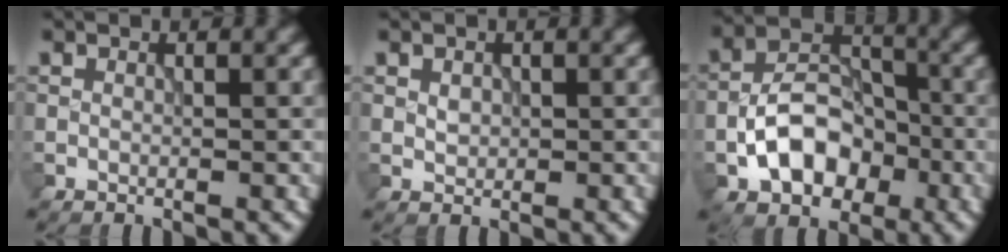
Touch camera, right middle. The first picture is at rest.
{"total": 1.1, "force": [0.2, 0.9, 0.6], "torque": [-0.010, -0.001, 0.006]}
{"total": 7.0, "force": [-2.6, 4.7, 4.5], "torque": [-0.074, 0.005, -0.048]}